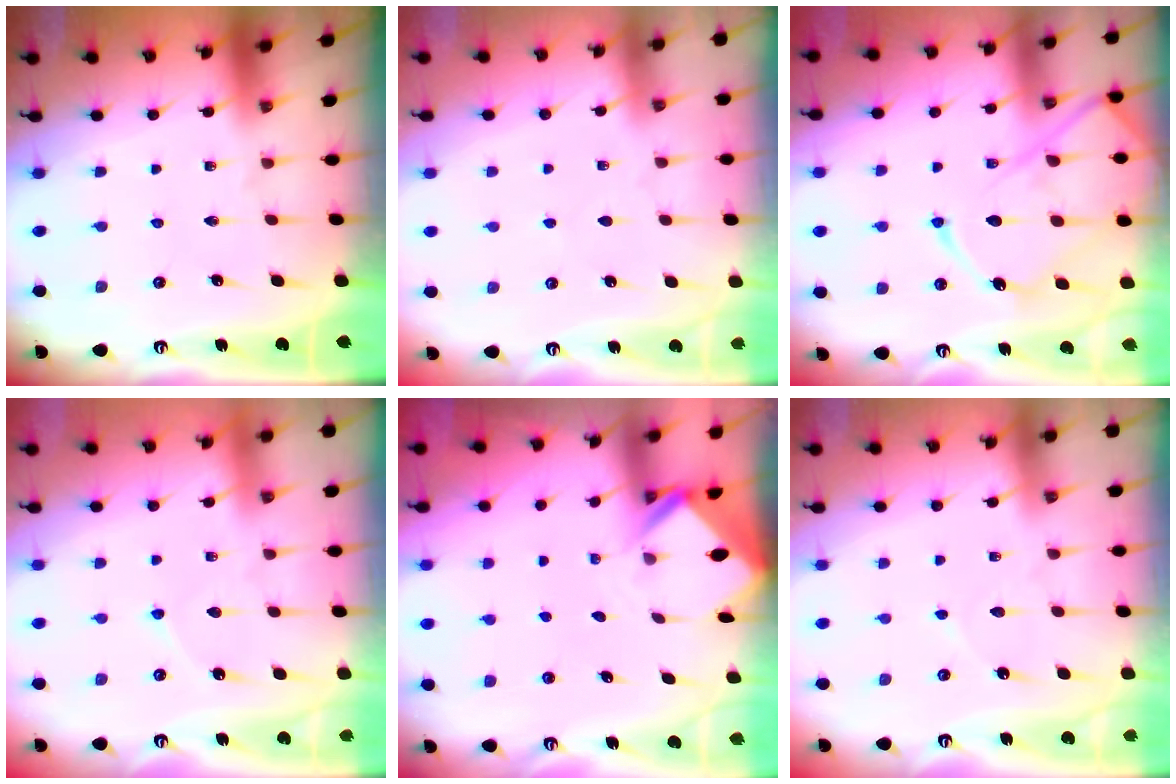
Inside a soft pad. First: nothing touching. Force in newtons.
{"total": 2.8, "press": 2.8, "slide": 0.4}
{"total": 17.6, "press": 17.5, "slide": 1.7}
{"total": 3.9, "press": 3.9, "slide": 0.4}
{"total": 2.5, "press": 2.5, "slide": 0.2}
{"total": 3.8, "press": 3.7, "slide": 0.5}